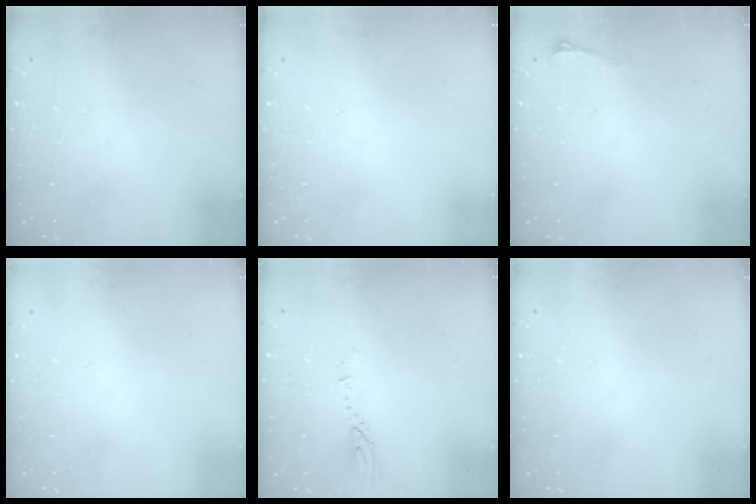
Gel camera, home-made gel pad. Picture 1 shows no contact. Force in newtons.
{"total": 0.0}
{"total": 2.9, "press": 2.6, "slide": 1.5}
{"total": 0.0}
{"total": 3.5, "press": 3.4, "slide": 0.3}
{"total": 0.0}